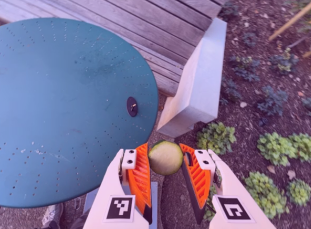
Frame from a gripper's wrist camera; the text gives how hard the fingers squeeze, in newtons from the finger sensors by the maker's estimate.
{"total": 10.8, "left": 10.6, "right": 11.1}